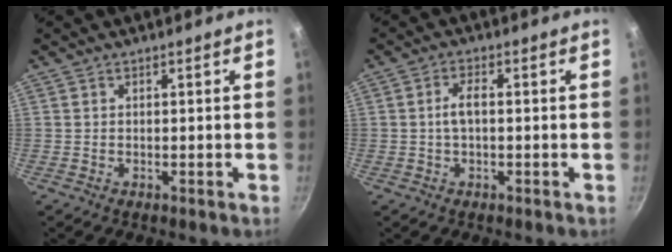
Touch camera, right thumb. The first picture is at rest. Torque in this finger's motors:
{"motor_torque": [0.15, 1.28, 0.56, -0.23, 0.02]}